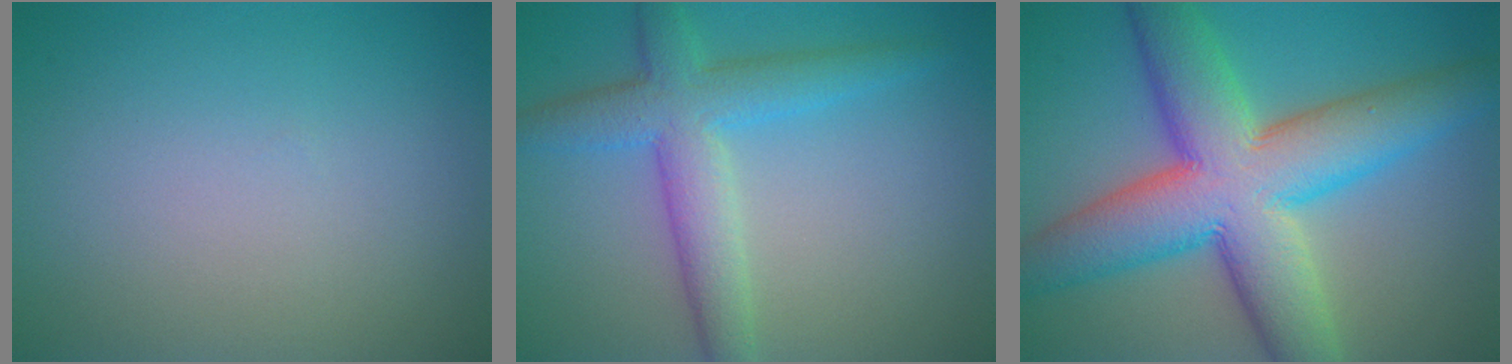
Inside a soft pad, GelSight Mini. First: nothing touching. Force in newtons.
{"total": 5.3, "press": 5.3, "slide": 0.1}
{"total": 12.1, "press": 12.1, "slide": 0.3}